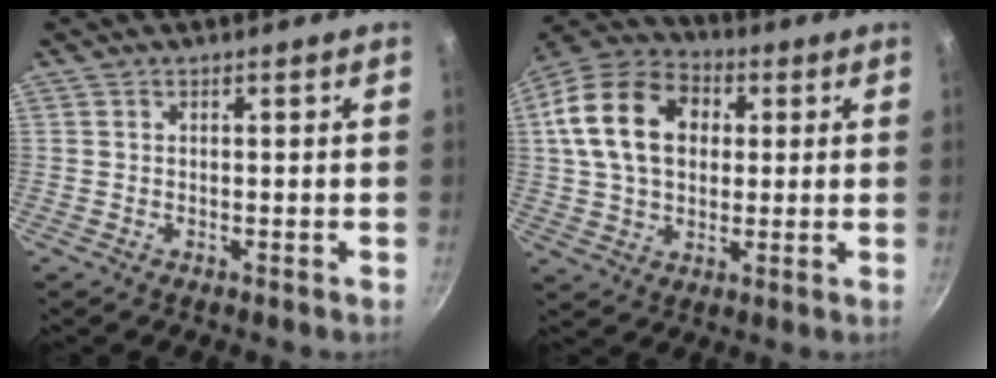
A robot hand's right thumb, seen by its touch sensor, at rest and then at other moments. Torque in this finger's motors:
{"motor_torque": [-0.32, 2.58, 1.59, 0.16, 0.56]}